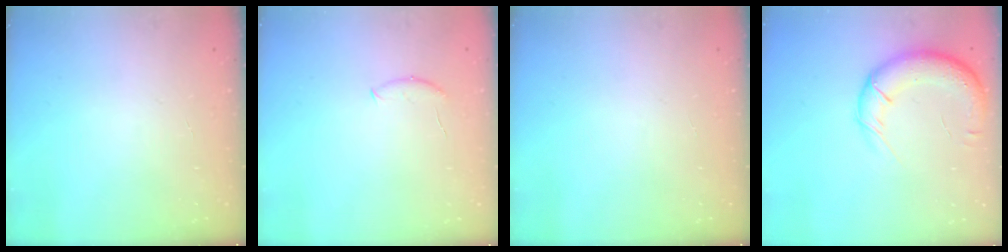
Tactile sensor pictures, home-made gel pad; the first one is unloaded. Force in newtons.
{"total": 5.9, "press": 5.9, "slide": 0.9}
{"total": 0.0}
{"total": 14.9, "press": 14.3, "slide": 3.9}